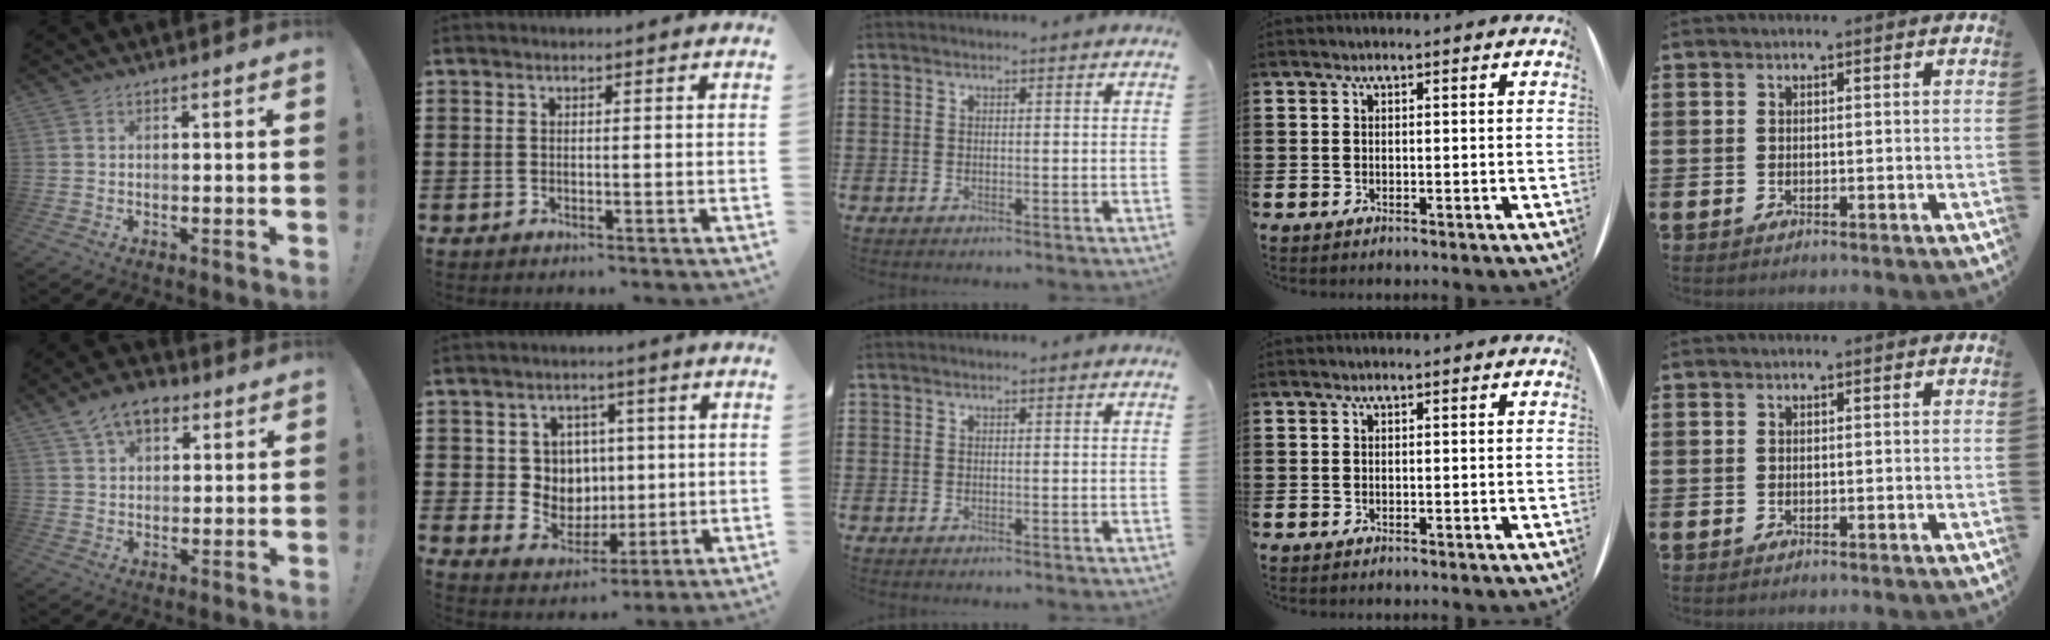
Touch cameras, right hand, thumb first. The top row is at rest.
{"thumb": {"total": 9.1, "force": [5.5, 5.4, 4.8], "torque": [-0.076, -0.015, 0.105]}, "index": {"total": 5.9, "force": [1.8, 5.5, 1.1], "torque": [-0.045, 0.007, 0.032]}}